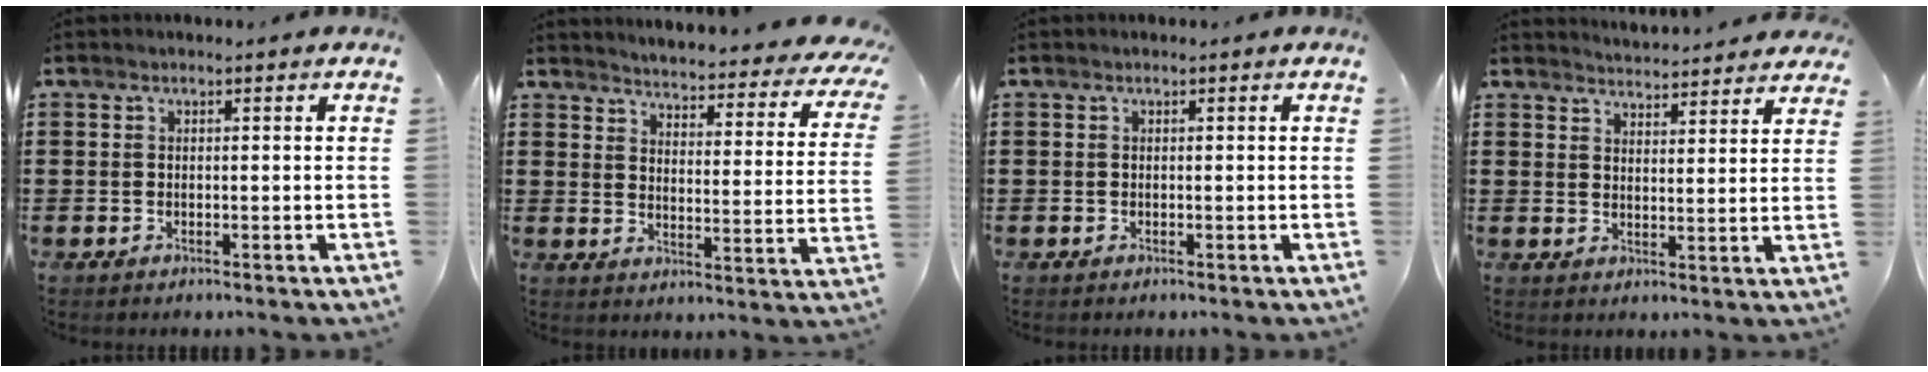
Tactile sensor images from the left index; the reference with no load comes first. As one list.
[{"total": 3.7, "force": [3.5, -0.3, 1.0], "torque": [-0.033, -0.041, 0.051]}, {"total": 0.0}, {"total": 3.9, "force": [3.9, -0.2, 0.1], "torque": [-0.015, -0.022, 0.070]}]